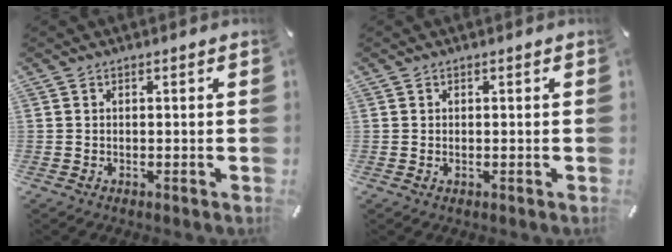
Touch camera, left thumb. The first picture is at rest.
{"total": 0.5, "force": [0.0, 0.1, 0.5], "torque": [-0.010, -0.001, 0.001]}